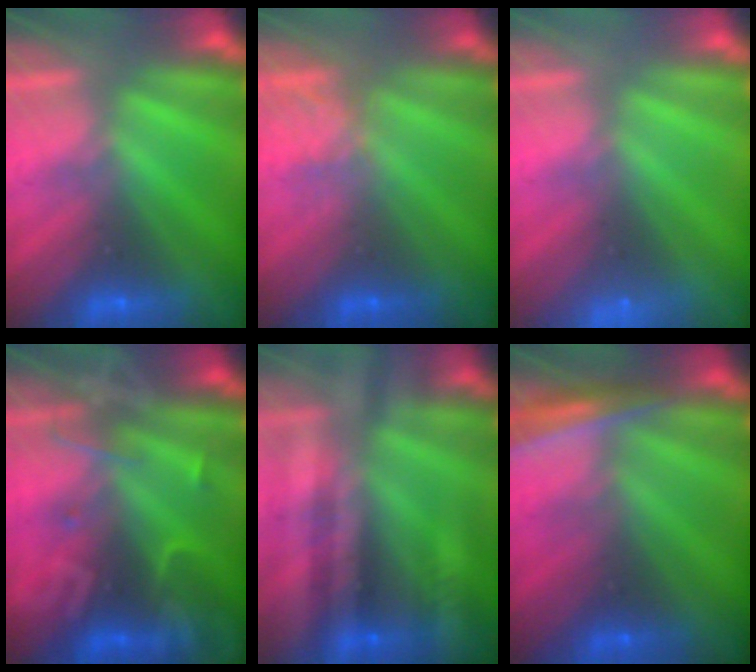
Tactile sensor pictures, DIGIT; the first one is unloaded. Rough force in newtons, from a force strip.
{"total": 1.8}
{"total": 2.2}
{"total": 2.5}
{"total": 2.8}
{"total": 2.9}